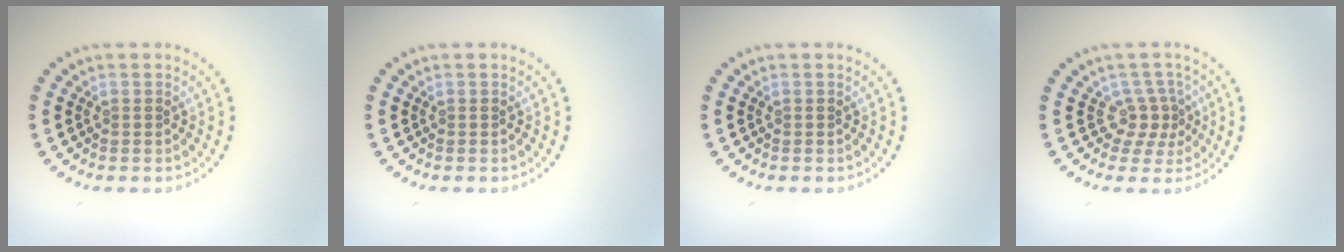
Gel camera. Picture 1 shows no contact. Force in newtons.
{"total": 0.0}
{"total": 0.0}
{"total": 2.5, "press": 1.8, "slide": 1.7}